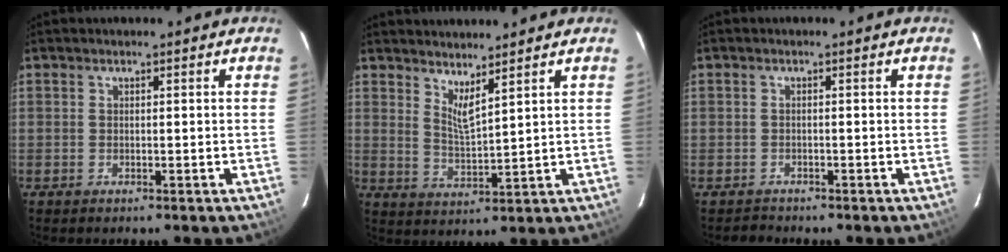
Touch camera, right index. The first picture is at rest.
{"total": 4.6, "force": [3.8, 0.2, 2.6], "torque": [-0.048, -0.011, 0.067]}
{"total": 1.9, "force": [-1.6, 1.0, -0.2], "torque": [-0.001, 0.009, -0.026]}